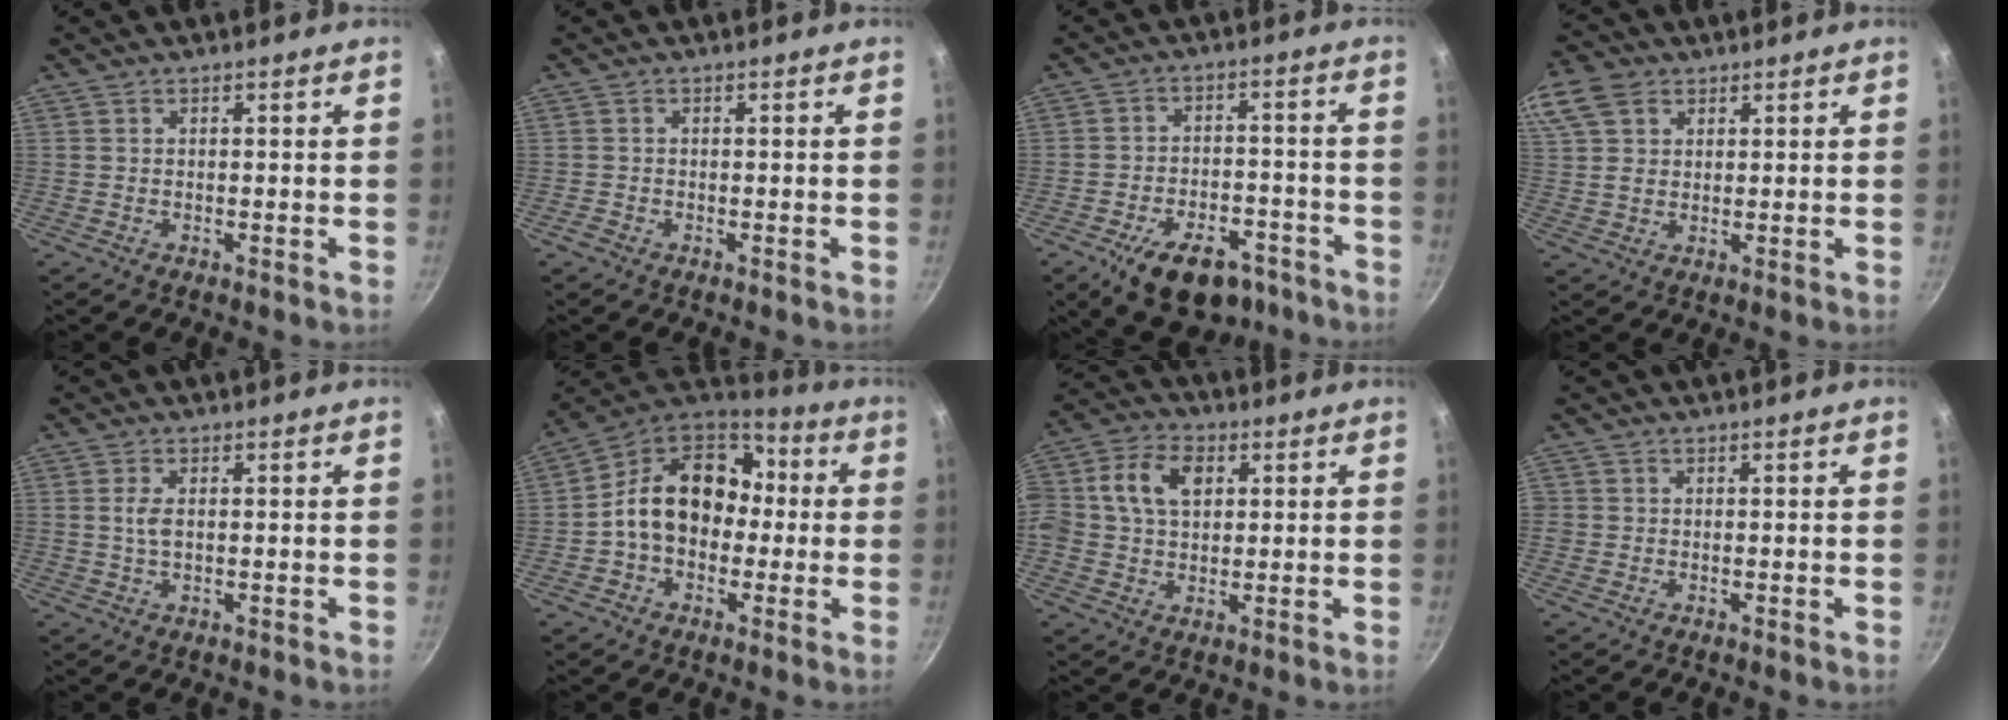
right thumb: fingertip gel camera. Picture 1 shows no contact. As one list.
[{"total": 1.3, "force": [-0.8, 0.9, 0.4], "torque": [-0.008, 0.003, -0.016]}, {"total": 14.9, "force": [-9.1, 8.2, 8.4], "torque": [-0.094, 0.048, -0.129]}, {"total": 11.7, "force": [5.5, 8.4, 6.0], "torque": [-0.132, 0.016, 0.105]}, {"total": 2.7, "force": [0.3, 1.4, 2.3], "torque": [-0.048, 0.001, 0.005]}, {"total": 17.2, "force": [0.0, 13.2, 11.0], "torque": [-0.139, 0.049, -0.016]}, {"total": 12.8, "force": [2.7, 9.3, 8.4], "torque": [-0.153, 0.021, 0.033]}, {"total": 1.1, "force": [-0.2, 1.1, 0.2], "torque": [-0.001, 0.002, -0.005]}]